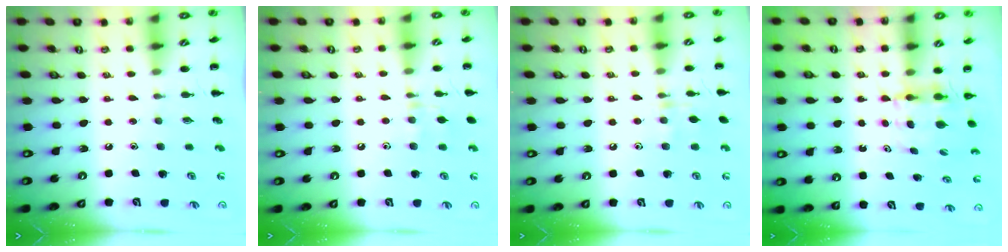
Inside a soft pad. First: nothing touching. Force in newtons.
{"total": 8.0, "press": 7.9, "slide": 1.3}
{"total": 7.1, "press": 6.9, "slide": 1.6}
{"total": 4.0, "press": 4.0, "slide": 0.1}